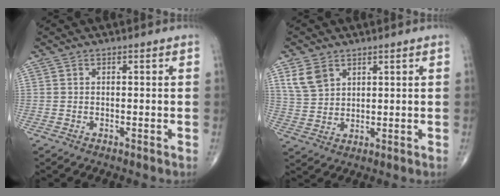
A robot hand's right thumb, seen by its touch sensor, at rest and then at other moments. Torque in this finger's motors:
{"motor_torque": [-0.86, 0.89, 0.37, 0.31, 0.01]}